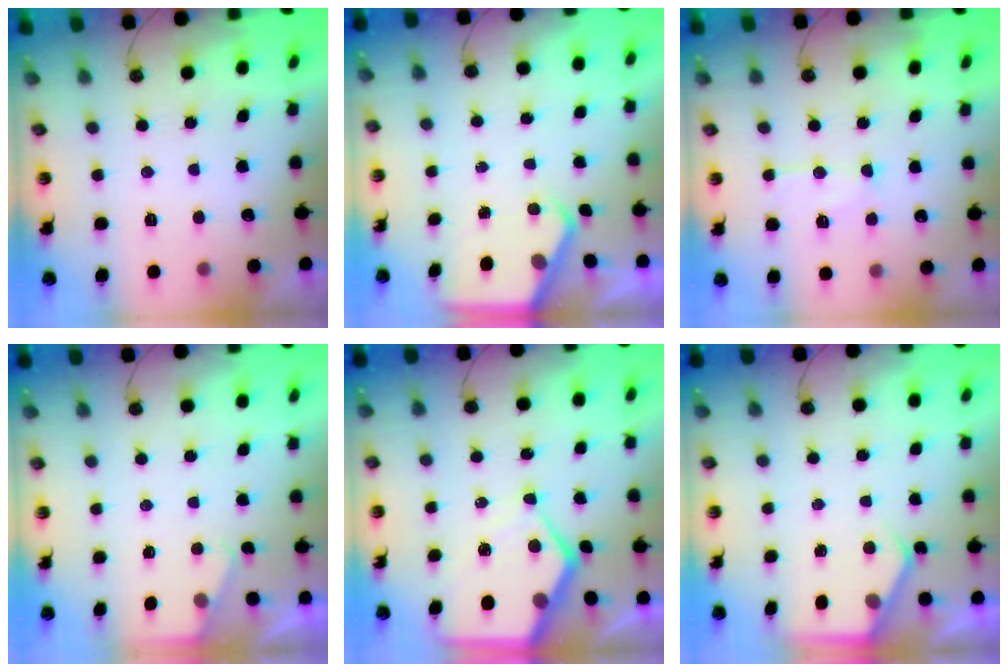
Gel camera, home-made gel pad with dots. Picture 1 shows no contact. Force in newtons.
{"total": 4.4, "press": 4.4, "slide": 0.3}
{"total": 10.9, "press": 10.8, "slide": 0.9}
{"total": 2.0, "press": 2.0, "slide": 0.3}
{"total": 10.8, "press": 10.8, "slide": 1.0}
{"total": 3.7, "press": 3.6, "slide": 0.5}